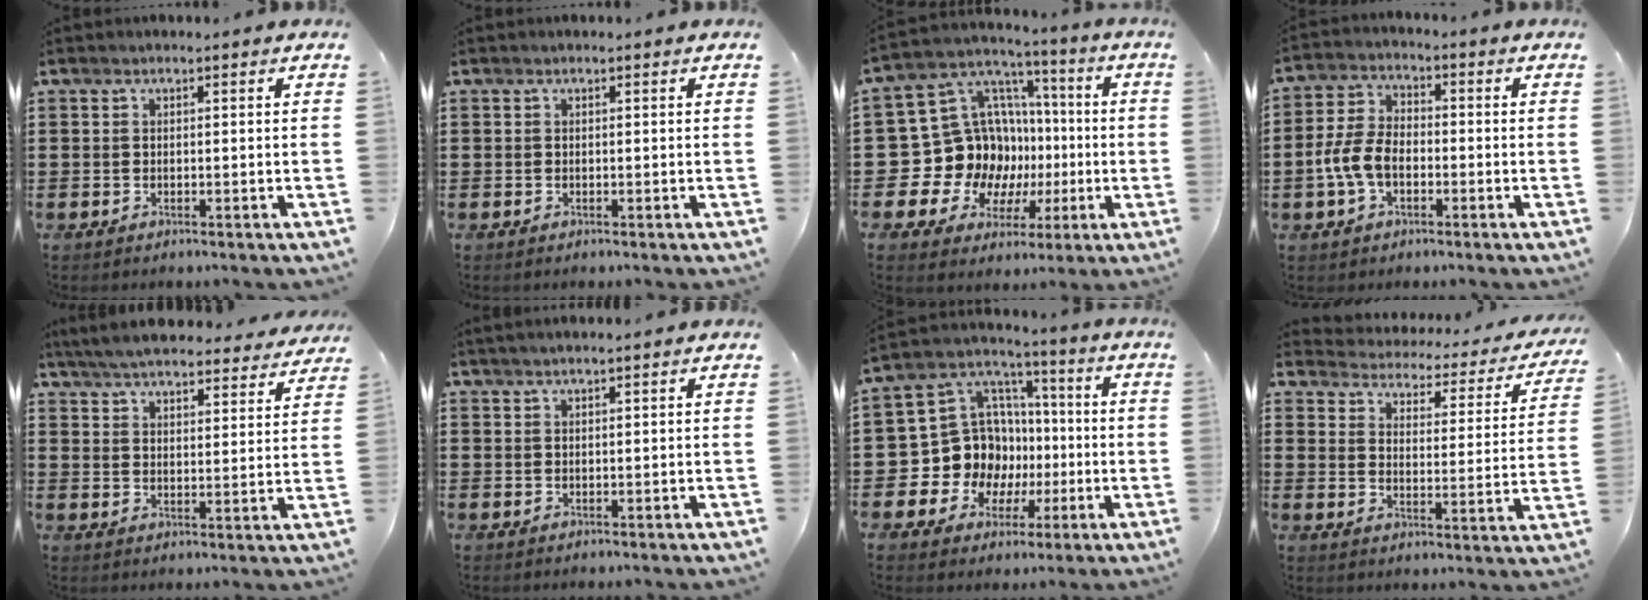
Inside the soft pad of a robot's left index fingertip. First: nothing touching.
{"total": 0.0}
{"total": 15.8, "force": [-1.8, 14.5, 5.9], "torque": [-0.154, -0.032, 0.002]}
{"total": 6.4, "force": [-2.1, 3.9, 4.7], "torque": [-0.124, 0.000, -0.048]}
{"total": 5.8, "force": [5.7, 0.2, 1.4], "torque": [-0.053, -0.031, 0.099]}
{"total": 1.3, "force": [1.1, -0.1, 0.7], "torque": [-0.012, -0.001, 0.021]}
{"total": 12.5, "force": [-1.7, 11.7, 4.2], "torque": [-0.129, -0.004, -0.021]}
{"total": 2.3, "force": [2.2, 0.5, 0.4], "torque": [-0.029, -0.022, 0.028]}